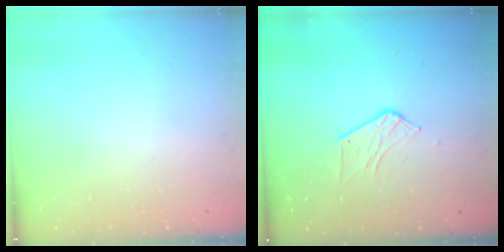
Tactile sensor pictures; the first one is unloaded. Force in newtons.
{"total": 5.8, "press": 5.8, "slide": 0.5}